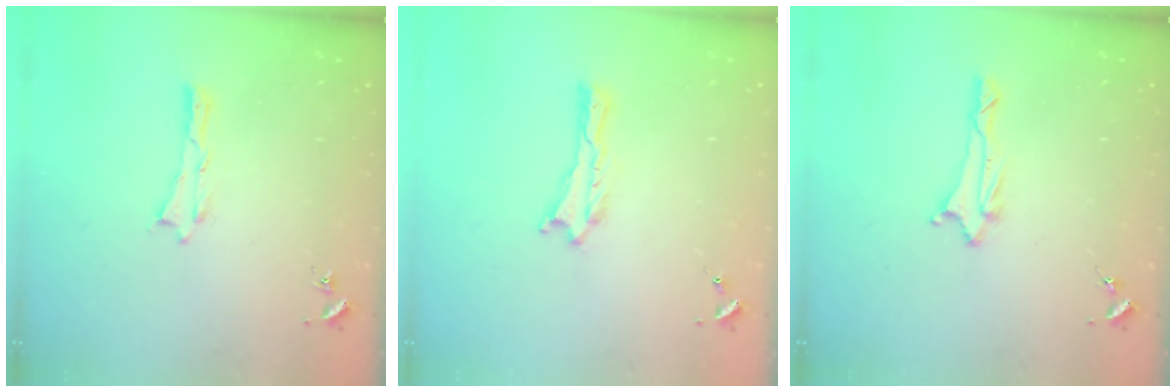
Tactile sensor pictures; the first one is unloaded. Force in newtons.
{"total": 0.0}
{"total": 1.7, "press": 1.6, "slide": 0.5}